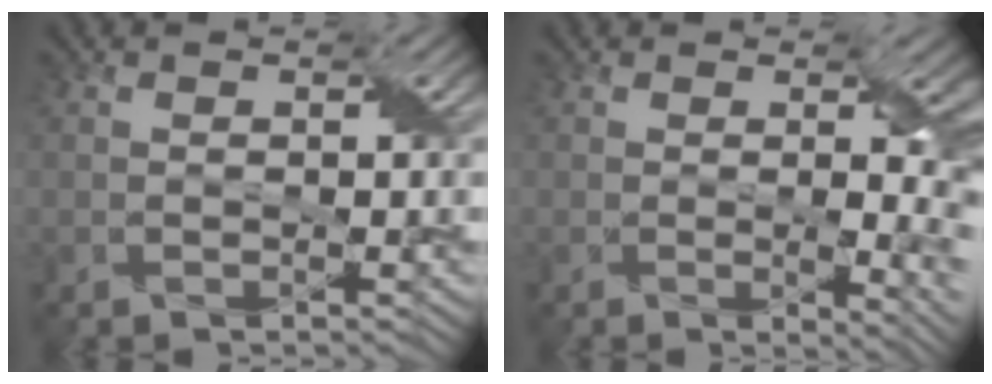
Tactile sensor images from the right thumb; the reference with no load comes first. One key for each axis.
{"total": 7.6, "fx": 0.1, "fy": 3.2, "fz": 6.9, "tx": -0.069, "ty": -0.012, "tz": 0.012}